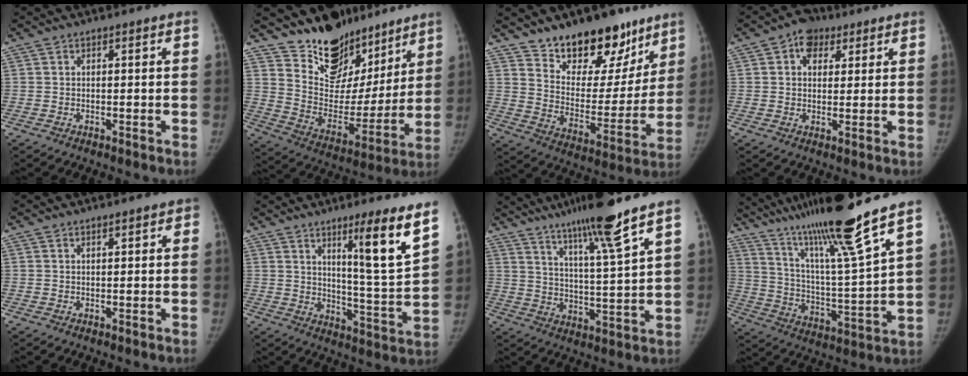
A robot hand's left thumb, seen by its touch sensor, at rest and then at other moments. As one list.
[{"total": 20.0, "force": [15.6, 10.7, 6.4], "torque": [-0.034, -0.114, 0.255]}, {"total": 20.7, "force": [14.8, 10.5, 10.0], "torque": [-0.086, -0.094, 0.232]}, {"total": 6.2, "force": [2.9, 4.5, 3.1], "torque": [-0.017, -0.004, 0.040]}, {"total": 1.0, "force": [0.4, 0.4, 0.8], "torque": [-0.006, 0.001, 0.003]}, {"total": 13.1, "force": [7.5, 0.0, 10.7], "torque": [-0.159, -0.058, 0.122]}, {"total": 14.5, "force": [10.5, -0.8, 10.0], "torque": [-0.163, -0.050, 0.175]}, {"total": 21.7, "force": [16.5, -0.4, 14.0], "torque": [-0.227, -0.084, 0.291]}]